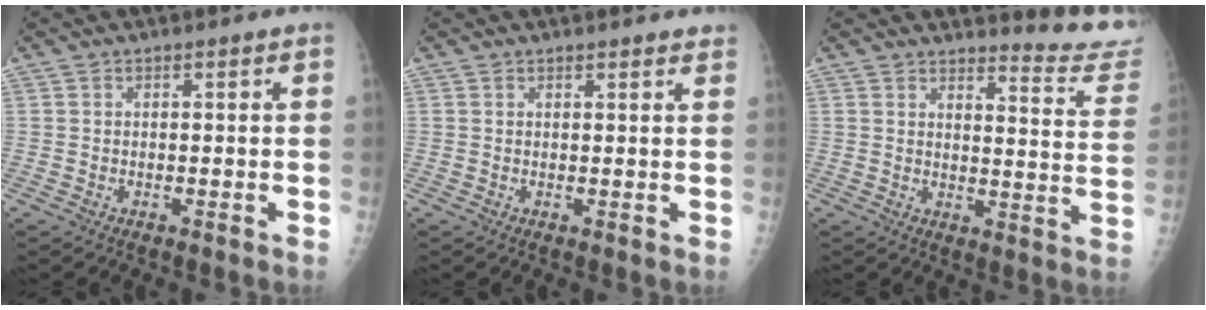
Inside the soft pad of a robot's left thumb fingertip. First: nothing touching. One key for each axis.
{"total": 3.5, "fx": 3.3, "fy": 0.6, "fz": 1.1, "tx": -0.003, "ty": -0.009, "tz": 0.031}
{"total": 12.1, "fx": 12.0, "fy": 0.5, "fz": 0.7, "tx": 0.016, "ty": -0.155, "tz": 0.125}